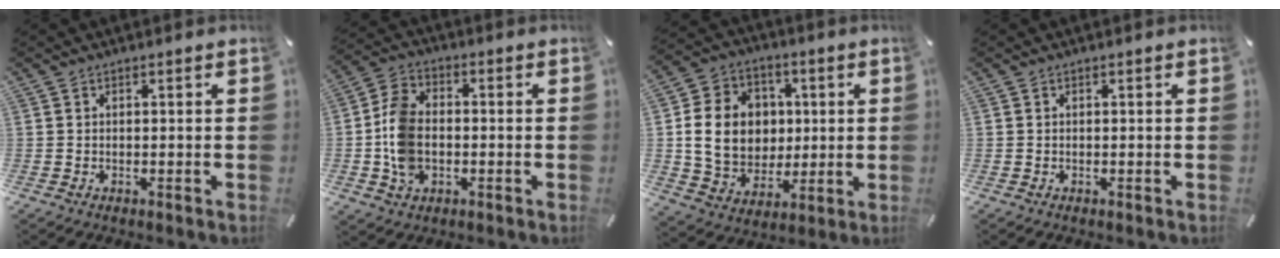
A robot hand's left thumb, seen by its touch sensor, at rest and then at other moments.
{"total": 9.7, "force": [-1.6, 7.2, 6.3], "torque": [-0.148, 0.013, -0.028]}
{"total": 15.6, "force": [1.4, 13.6, 7.5], "torque": [-0.143, 0.008, 0.033]}
{"total": 0.0}